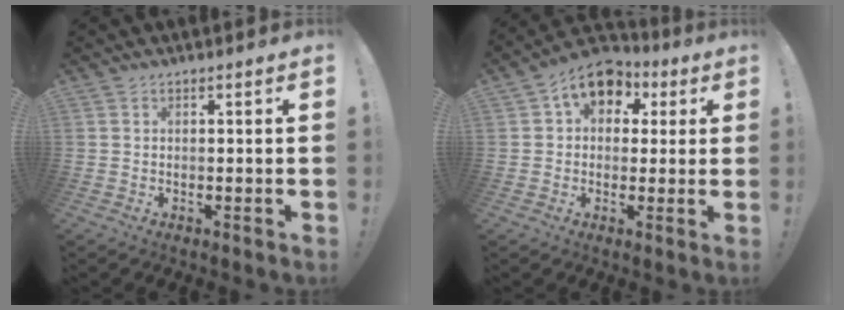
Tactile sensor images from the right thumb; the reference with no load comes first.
{"total": 10.5, "force": [4.8, 7.6, 5.6], "torque": [-0.080, -0.015, 0.092]}